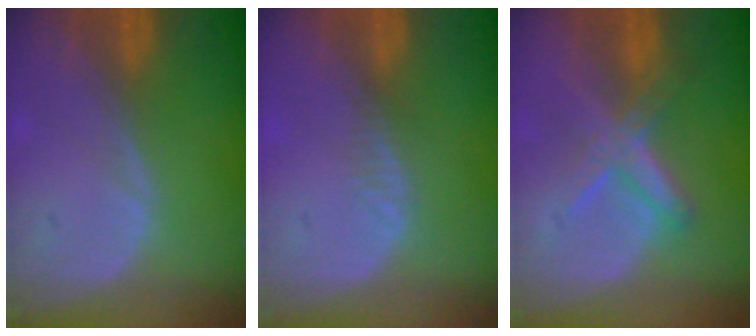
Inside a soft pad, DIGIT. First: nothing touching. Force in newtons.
{"total": 1.3, "press": 1.1, "slide": 0.7}
{"total": 6.0, "press": 5.4, "slide": 2.5}